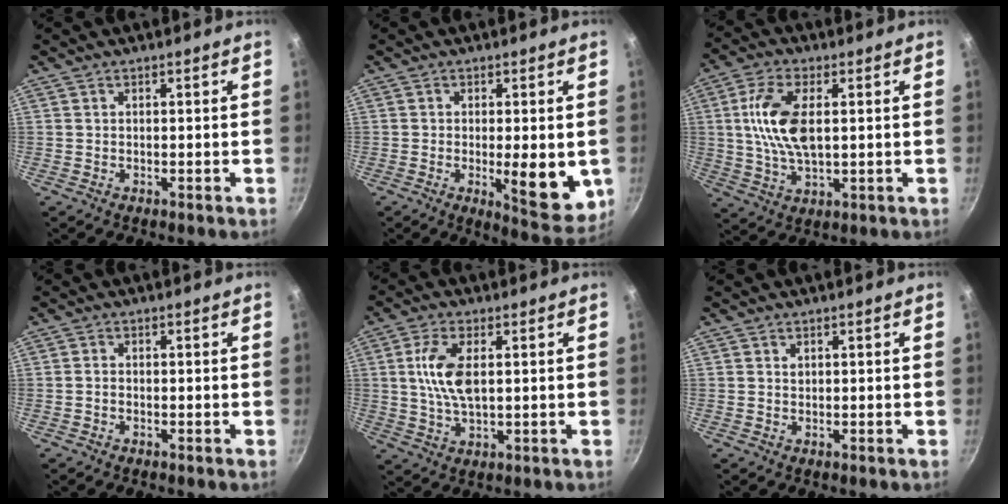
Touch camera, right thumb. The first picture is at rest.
{"total": 10.5, "force": [-1.3, 3.6, 9.8], "torque": [-0.113, -0.016, -0.010]}
{"total": 11.2, "force": [1.6, 5.5, 9.6], "torque": [-0.186, 0.004, 0.029]}
{"total": 0.9, "force": [-0.5, 0.6, 0.5], "torque": [-0.010, 0.007, -0.013]}
{"total": 8.5, "force": [1.4, 4.0, 7.4], "torque": [-0.145, 0.002, 0.026]}
{"total": 0.6, "force": [0.2, 0.5, 0.2], "torque": [-0.001, -0.001, 0.003]}